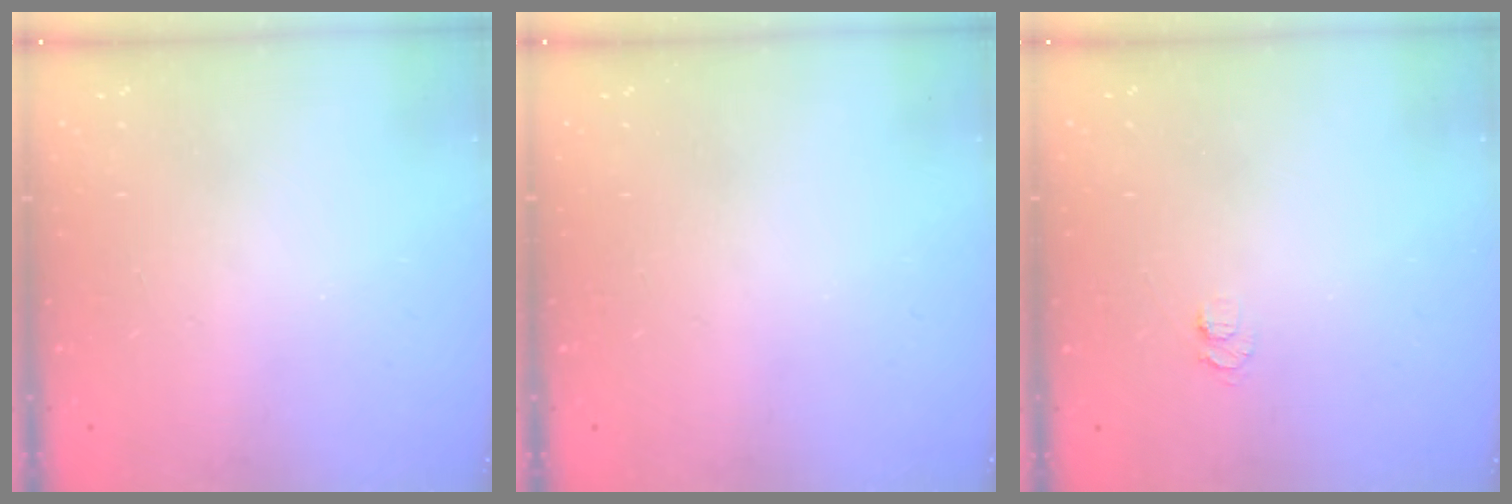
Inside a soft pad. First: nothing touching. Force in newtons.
{"total": 0.0}
{"total": 4.4, "press": 4.4, "slide": 0.5}